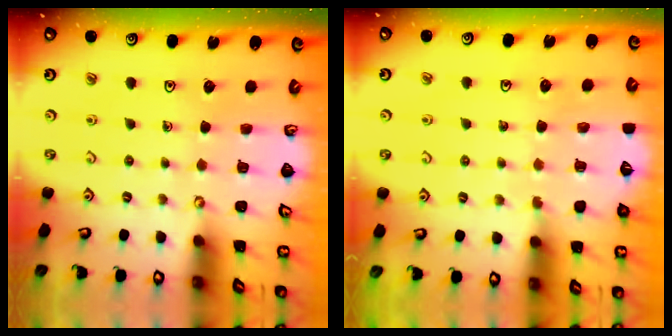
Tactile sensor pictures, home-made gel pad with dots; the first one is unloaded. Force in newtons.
{"total": 4.5, "press": 3.9, "slide": 2.2}